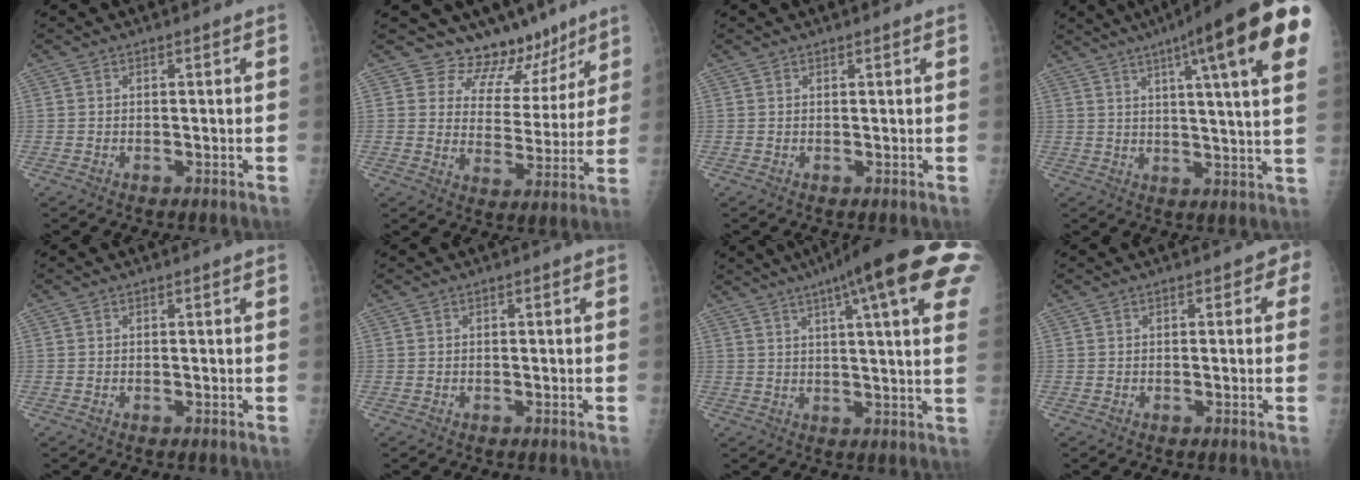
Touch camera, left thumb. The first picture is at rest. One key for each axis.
{"total": 11.3, "fx": 9.6, "fy": 5.7, "fz": 1.0, "tx": 0.028, "ty": -0.078, "tz": 0.137}
{"total": 0.5, "fx": 0.5, "fy": 0.0, "fz": 0.0, "tx": -0.003, "ty": -0.003, "tz": 0.008}
{"total": 23.4, "fx": 11.8, "fy": 2.7, "fz": 20.0, "tx": -0.258, "ty": -0.018, "tz": 0.142}
{"total": 0.0}
{"total": 0.0}
{"total": 23.6, "fx": 12.3, "fy": 3.9, "fz": 19.8, "tx": -0.254, "ty": 0.005, "tz": 0.150}
{"total": 2.2, "fx": 0.7, "fy": 1.3, "fz": 1.6, "tx": 0.004, "ty": 0.004, "tz": 0.001}